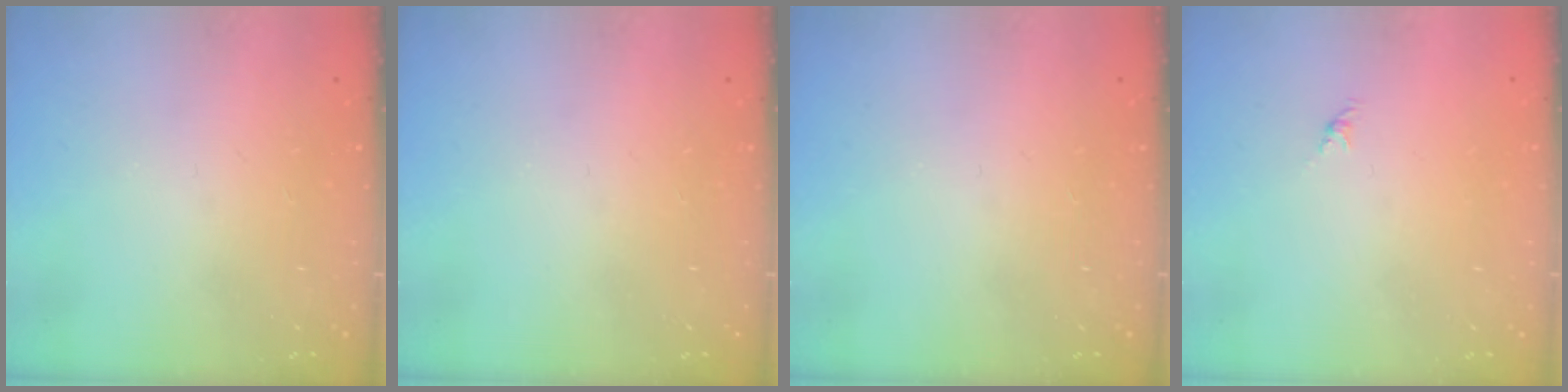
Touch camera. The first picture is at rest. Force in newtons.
{"total": 0.0}
{"total": 0.0}
{"total": 0.0}